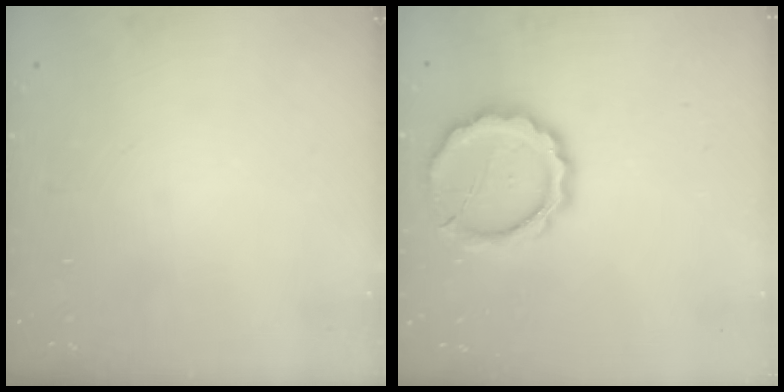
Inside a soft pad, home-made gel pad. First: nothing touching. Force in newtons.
{"total": 12.6, "press": 12.5, "slide": 1.7}